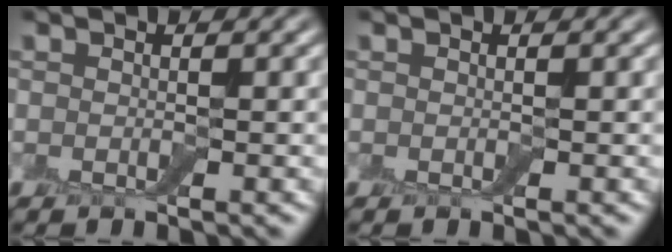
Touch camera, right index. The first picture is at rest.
{"total": 0.0}